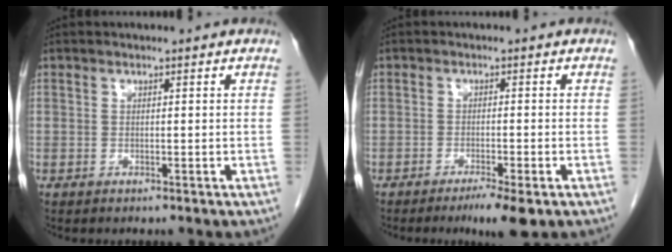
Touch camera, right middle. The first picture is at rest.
{"total": 4.5, "force": [-2.7, 0.2, 3.6], "torque": [-0.057, -0.014, -0.041]}